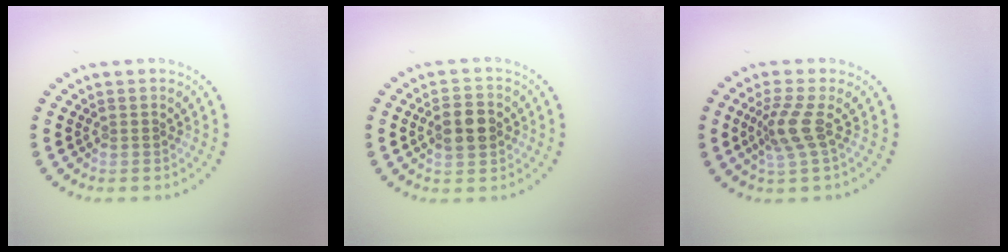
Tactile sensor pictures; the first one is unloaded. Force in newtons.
{"total": 3.6, "press": 3.6, "slide": 0.2}
{"total": 2.8, "press": 2.1, "slide": 1.9}